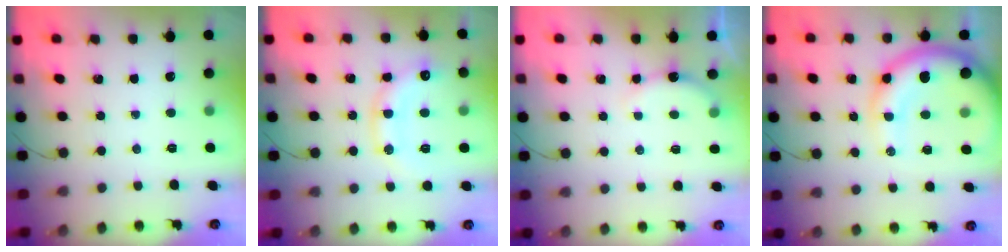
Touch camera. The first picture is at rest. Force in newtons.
{"total": 13.3, "press": 13.3, "slide": 0.9}
{"total": 3.9, "press": 3.7, "slide": 1.2}
{"total": 15.4, "press": 14.9, "slide": 3.7}